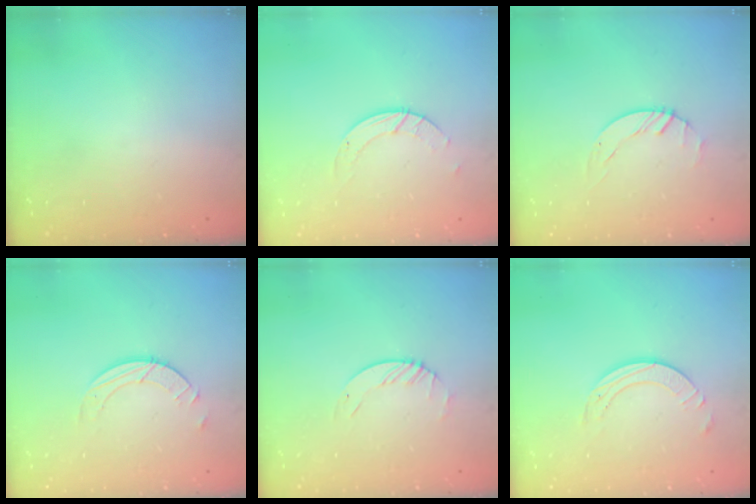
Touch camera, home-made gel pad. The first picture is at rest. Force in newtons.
{"total": 2.8, "press": 2.8, "slide": 0.3}
{"total": 0.6, "press": 0.6, "slide": 0.1}
{"total": 3.4, "press": 3.4, "slide": 0.3}
{"total": 1.6, "press": 1.6, "slide": 0.2}
{"total": 5.8, "press": 5.8, "slide": 0.6}